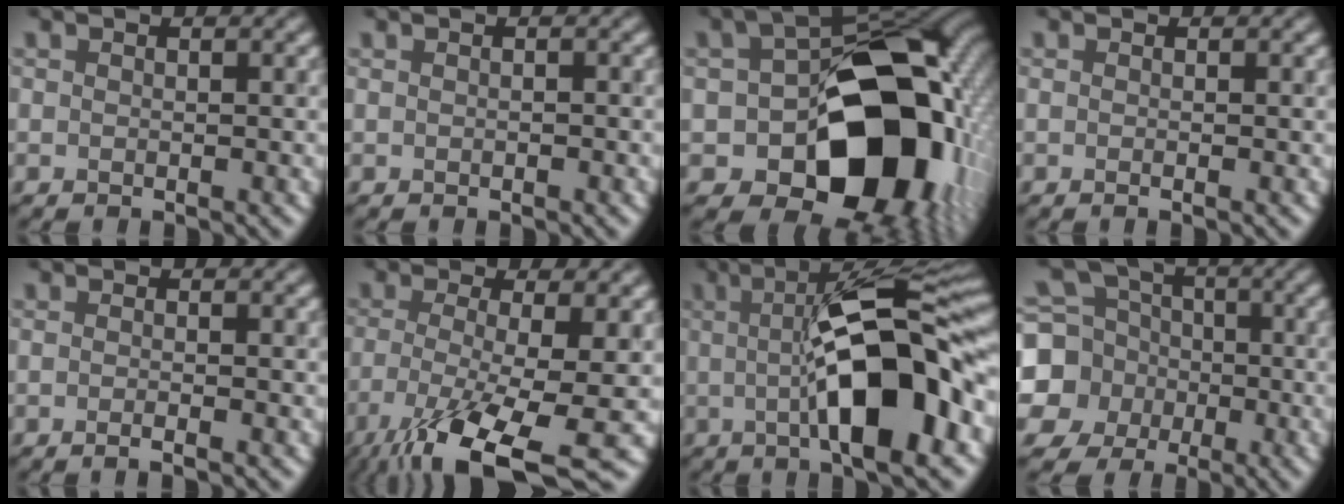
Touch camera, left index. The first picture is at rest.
{"total": 0.0}
{"total": 17.2, "force": [-4.2, 11.2, 12.4], "torque": [-0.124, -0.008, -0.062]}
{"total": 0.8, "force": [-0.1, 0.2, 0.7], "torque": [-0.009, -0.006, -0.005]}
{"total": 1.4, "force": [-0.4, 0.5, 1.3], "torque": [-0.012, -0.004, -0.012]}
{"total": 11.1, "force": [-5.5, 2.8, 9.2], "torque": [-0.174, -0.027, -0.097]}
{"total": 12.2, "force": [-0.7, 3.1, 11.8], "torque": [-0.162, 0.015, -0.018]}
{"total": 9.5, "force": [-1.6, 8.9, 2.8], "torque": [-0.098, -0.009, -0.055]}